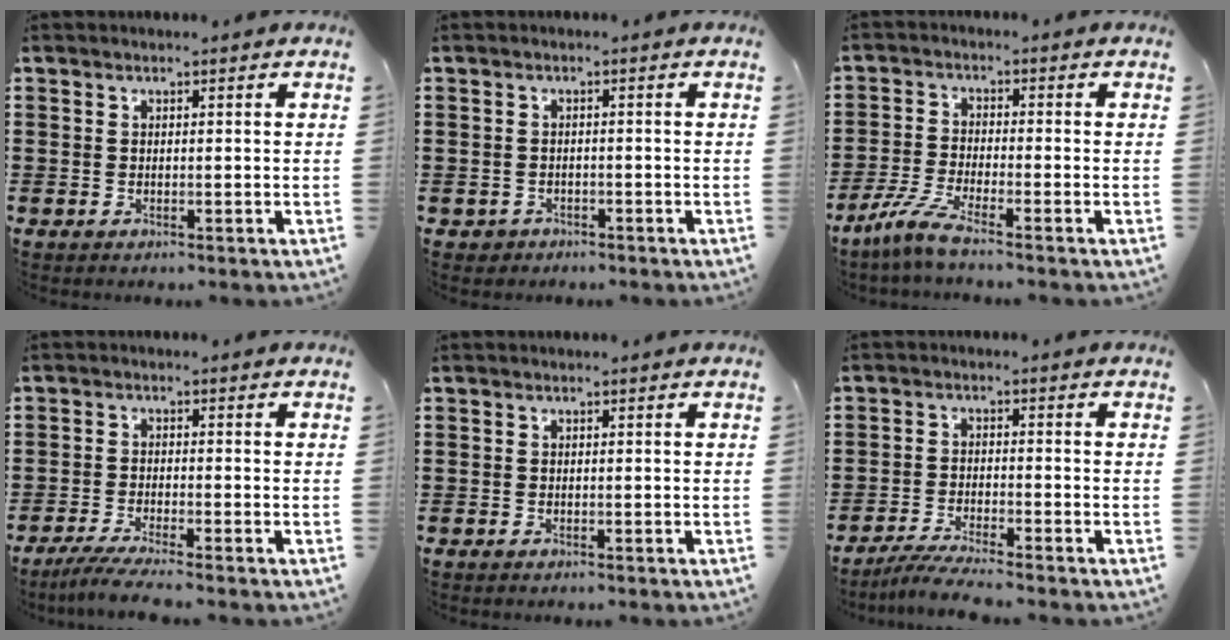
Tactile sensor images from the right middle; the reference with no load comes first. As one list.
[{"total": 1.0, "force": [-0.8, 0.5, 0.0], "torque": [-0.005, -0.001, -0.019]}, {"total": 4.9, "force": [-3.7, 0.0, 3.2], "torque": [-0.088, -0.021, -0.078]}, {"total": 3.3, "force": [-2.8, -0.4, 1.7], "torque": [-0.044, -0.014, -0.057]}, {"total": 0.0}, {"total": 4.1, "force": [-3.8, -0.3, 1.5], "torque": [-0.034, -0.012, -0.072]}]